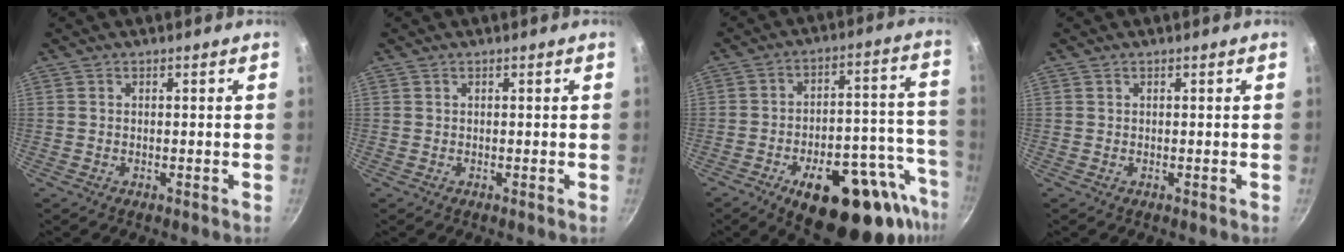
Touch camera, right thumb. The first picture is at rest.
{"total": 0.0}
{"total": 24.3, "force": [-13.0, 10.6, 17.6], "torque": [-0.188, 0.063, -0.172]}
{"total": 0.0}